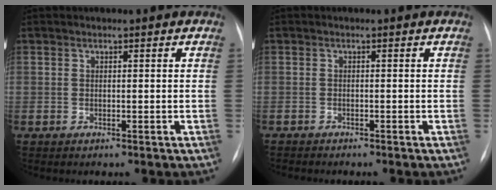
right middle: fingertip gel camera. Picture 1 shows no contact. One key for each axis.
{"total": 2.0, "fx": -1.9, "fy": 0.3, "fz": 0.6, "tx": -0.009, "ty": -0.005, "tz": -0.025}